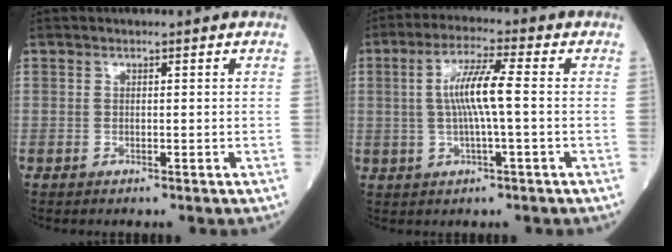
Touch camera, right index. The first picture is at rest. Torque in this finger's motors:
{"motor_torque": [0.22, -0.02, 0.57, 0.16]}